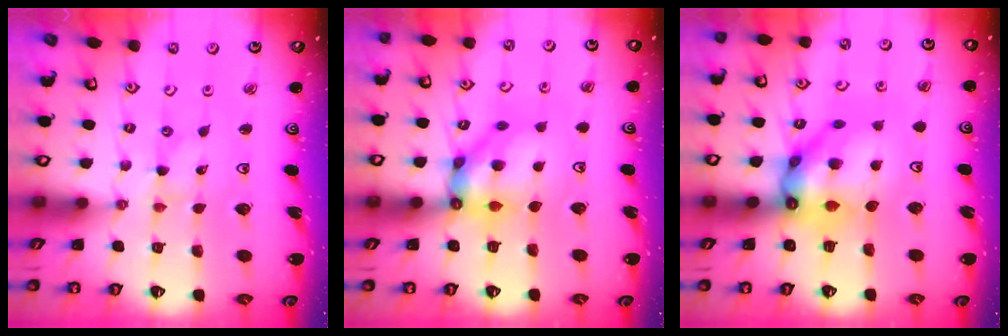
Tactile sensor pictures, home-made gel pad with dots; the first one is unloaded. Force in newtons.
{"total": 11.1, "press": 11.1, "slide": 1.0}
{"total": 14.9, "press": 14.8, "slide": 1.3}